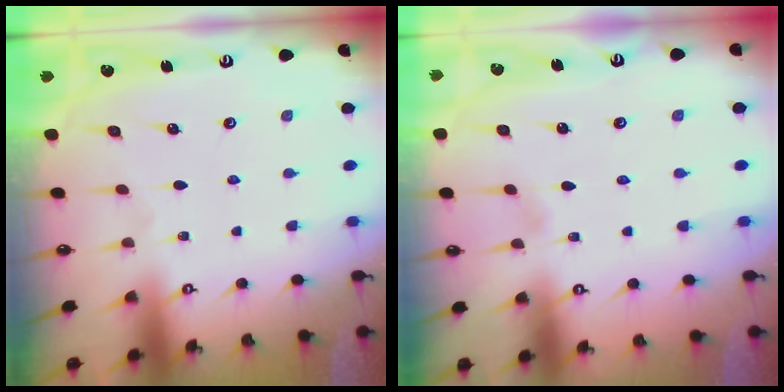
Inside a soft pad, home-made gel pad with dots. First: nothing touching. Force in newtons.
{"total": 3.0, "press": 3.0, "slide": 0.4}